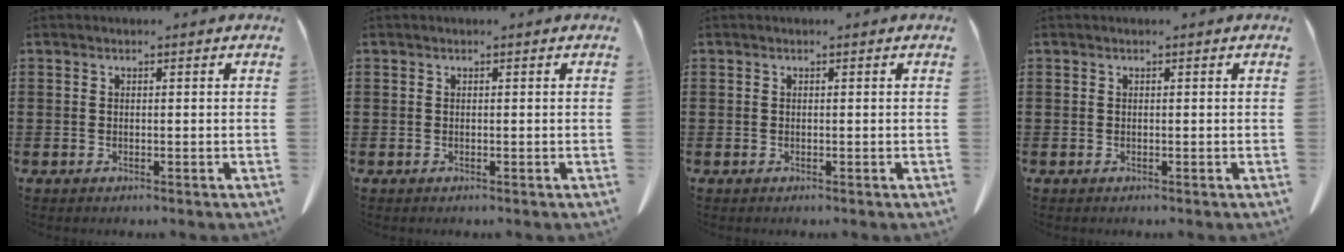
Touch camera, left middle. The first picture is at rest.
{"total": 0.0}
{"total": 0.0}
{"total": 0.0}